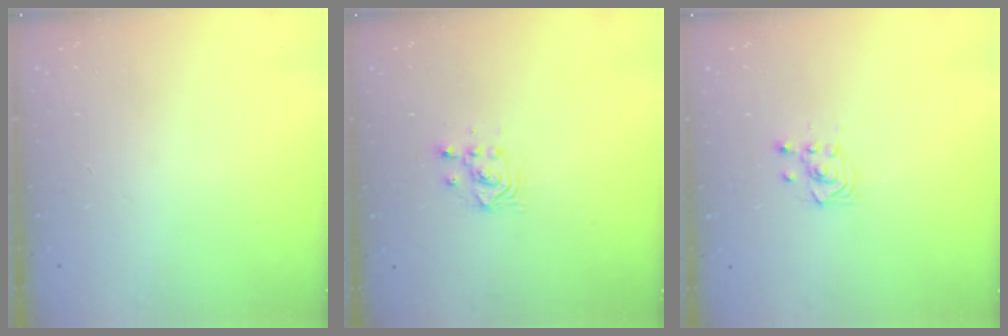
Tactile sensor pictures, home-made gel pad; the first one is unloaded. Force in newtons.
{"total": 2.8, "press": 2.8, "slide": 0.1}
{"total": 3.5, "press": 3.2, "slide": 1.5}